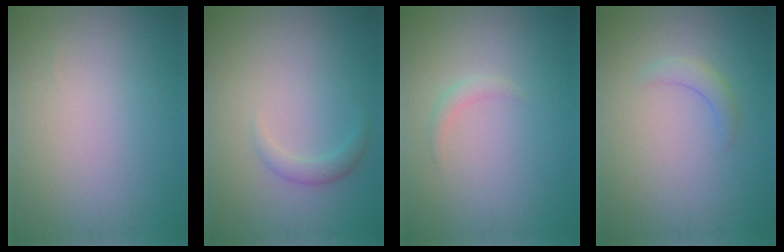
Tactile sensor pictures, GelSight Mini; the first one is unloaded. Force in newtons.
{"total": 1.5, "press": 1.5, "slide": 0.0}
{"total": 1.0, "press": 1.0, "slide": 0.0}
{"total": 1.5, "press": 1.5, "slide": 0.2}